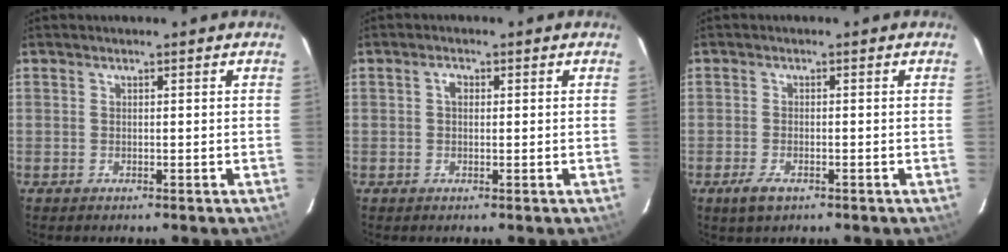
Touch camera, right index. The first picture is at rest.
{"total": 1.6, "force": [0.3, 1.1, 1.0], "torque": [-0.018, 0.008, 0.003]}
{"total": 3.4, "force": [-2.1, 1.6, 2.2], "torque": [-0.051, -0.007, -0.038]}